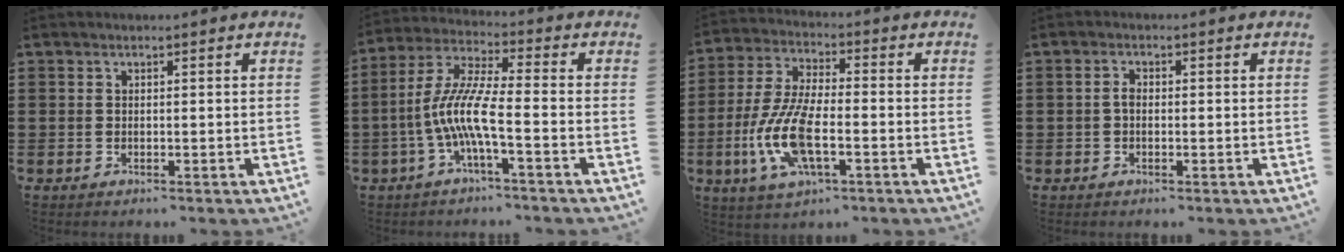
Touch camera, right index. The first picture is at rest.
{"total": 9.0, "force": [-3.2, 1.2, 8.4], "torque": [-0.192, -0.018, -0.068]}
{"total": 11.1, "force": [-3.4, 4.1, 9.7], "torque": [-0.227, -0.018, -0.065]}
{"total": 1.7, "force": [-0.2, 0.9, 1.4], "torque": [-0.028, 0.002, -0.005]}